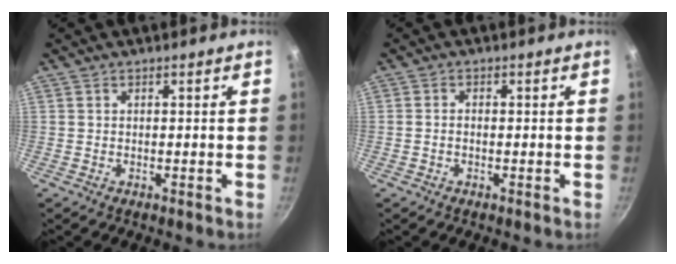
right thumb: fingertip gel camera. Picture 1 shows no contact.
{"total": 1.2, "force": [-0.4, 0.8, 0.8], "torque": [-0.018, 0.007, -0.009]}